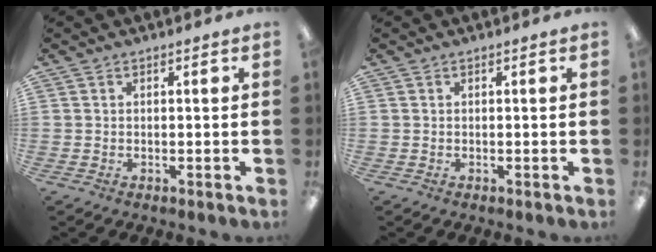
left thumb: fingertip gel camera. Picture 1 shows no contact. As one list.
[{"total": 0.0}]